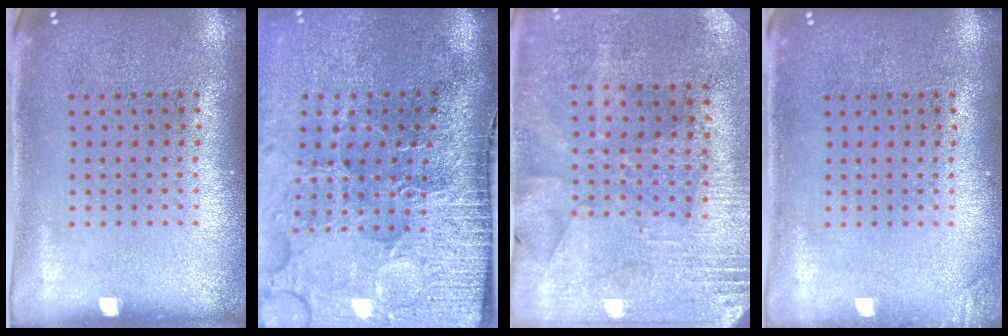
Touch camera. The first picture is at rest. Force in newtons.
{"total": 5.1, "press": 4.1, "slide": 3.0}
{"total": 2.8, "press": 2.5, "slide": 1.1}
{"total": 0.9, "press": 0.9, "slide": 0.2}